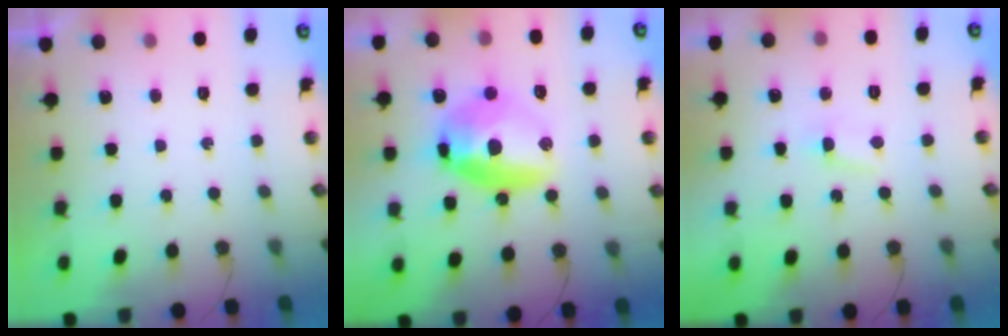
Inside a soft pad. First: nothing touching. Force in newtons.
{"total": 13.8, "press": 13.7, "slide": 1.5}
{"total": 2.8, "press": 2.8, "slide": 0.3}